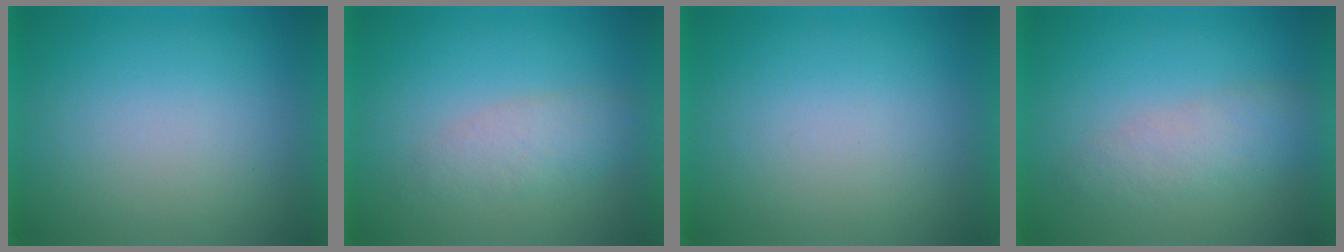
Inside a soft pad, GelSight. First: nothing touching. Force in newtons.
{"total": 2.9}
{"total": 0.0}
{"total": 3.4}